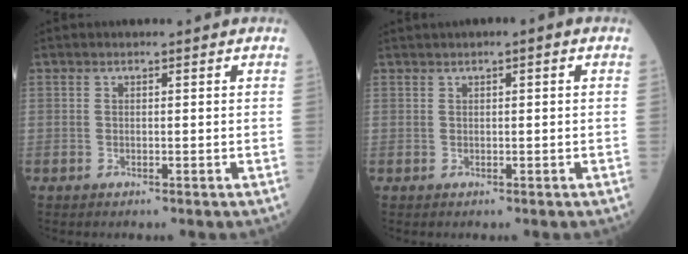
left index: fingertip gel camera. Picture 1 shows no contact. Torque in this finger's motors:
{"motor_torque": [0.41, -0.98, -0.07, 0.11]}